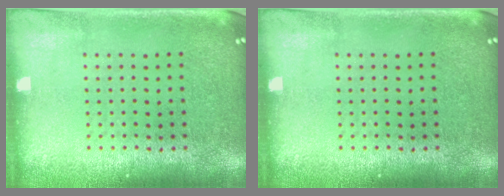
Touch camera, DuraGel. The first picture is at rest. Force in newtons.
{"total": 0.0}